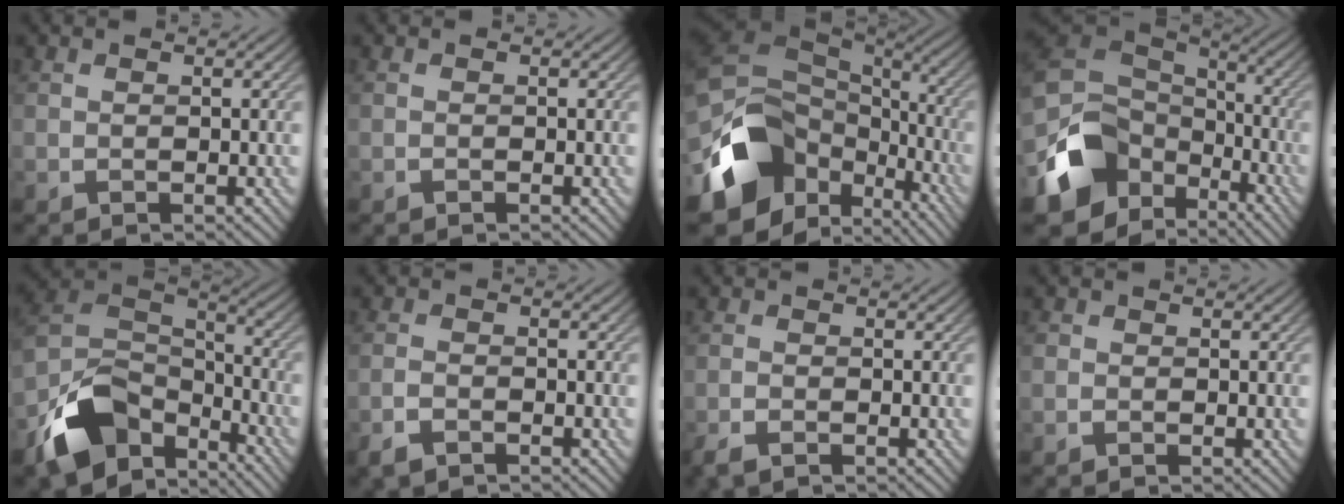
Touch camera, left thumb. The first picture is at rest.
{"total": 0.0}
{"total": 16.1, "force": [-6.2, 11.1, 10.0], "torque": [-0.229, -0.038, -0.090]}
{"total": 13.1, "force": [-6.0, 9.3, 7.1], "torque": [-0.185, -0.027, -0.102]}
{"total": 13.0, "force": [-7.5, 7.6, 7.5], "torque": [-0.174, -0.020, -0.140]}
{"total": 2.4, "force": [-1.9, 0.8, 1.2], "torque": [-0.028, -0.001, -0.046]}
{"total": 2.3, "force": [-1.7, 0.7, 1.4], "torque": [-0.031, -0.002, -0.037]}
{"total": 0.5, "force": [-0.2, 0.5, 0.0], "torque": [0.002, 0.001, -0.006]}